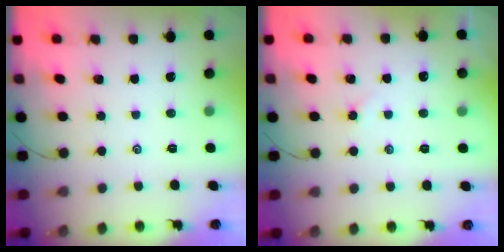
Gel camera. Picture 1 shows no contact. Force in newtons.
{"total": 1.9, "press": 1.9, "slide": 0.3}